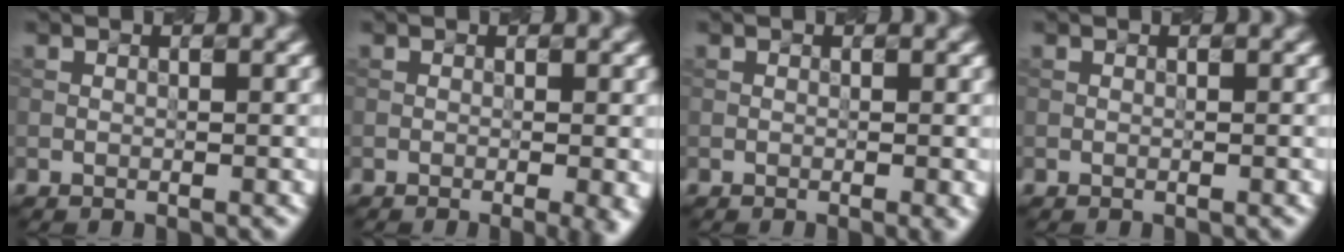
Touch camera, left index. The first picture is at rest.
{"total": 3.5, "force": [-0.8, 1.1, 3.2], "torque": [-0.027, 0.000, -0.007]}
{"total": 1.0, "force": [-0.2, 0.2, 1.0], "torque": [-0.009, 0.000, -0.002]}
{"total": 0.0}